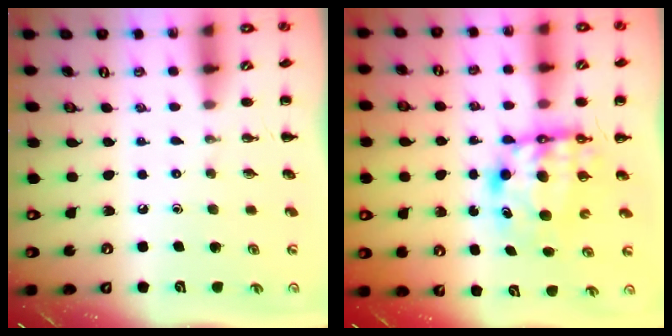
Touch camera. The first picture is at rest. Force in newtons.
{"total": 7.4, "press": 7.2, "slide": 1.8}